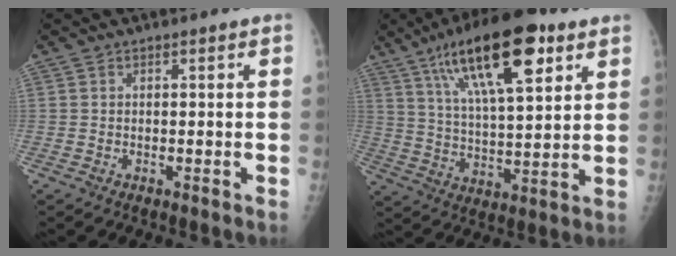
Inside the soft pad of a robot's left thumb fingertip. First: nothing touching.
{"total": 19.7, "force": [10.3, 6.4, 15.6], "torque": [-0.237, -0.024, 0.176]}